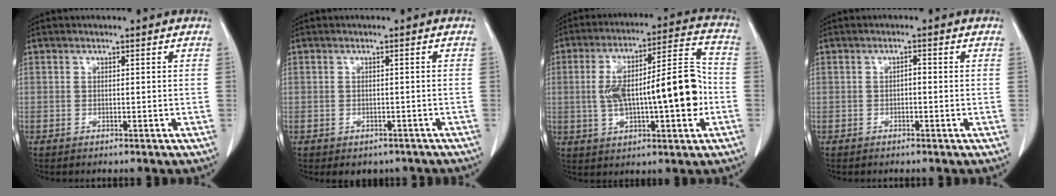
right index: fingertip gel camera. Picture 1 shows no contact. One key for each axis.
{"total": 3.2, "fx": -2.5, "fy": 2.0, "fz": 0.5, "tx": 0.002, "ty": 0.011, "tz": -0.029}
{"total": 17.0, "fx": -1.7, "fy": 4.1, "fz": 16.4, "tx": -0.281, "ty": 0.036, "tz": -0.018}
{"total": 0.9, "fx": -0.2, "fy": 0.4, "fz": 0.8, "tx": -0.013, "ty": 0.005, "tz": -0.003}